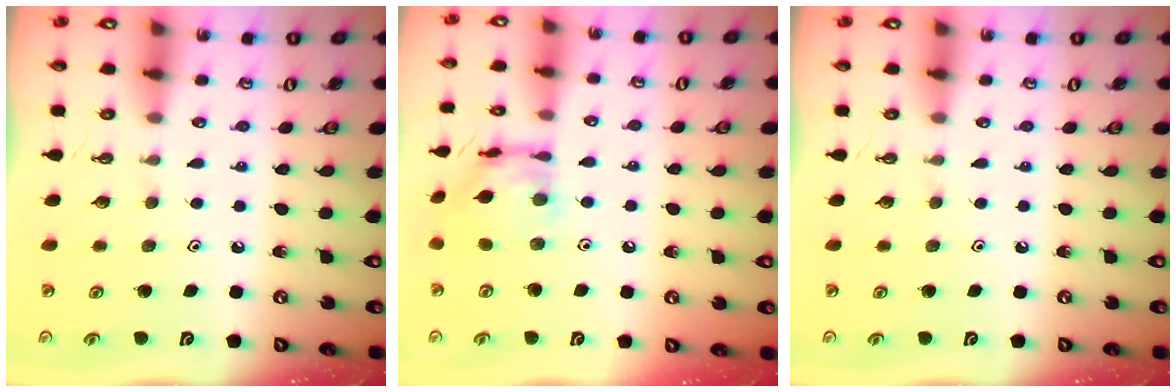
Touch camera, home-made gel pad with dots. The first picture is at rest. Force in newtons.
{"total": 12.2, "press": 12.2, "slide": 1.1}
{"total": 0.0}